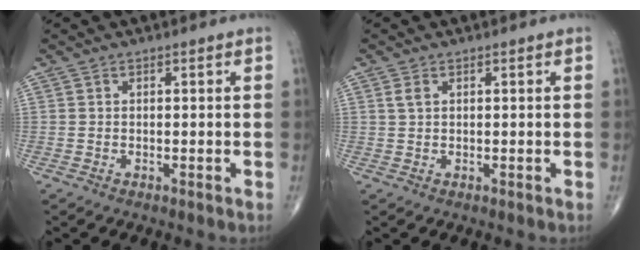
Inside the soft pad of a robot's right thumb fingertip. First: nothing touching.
{"total": 1.4, "force": [0.6, 0.8, 1.0], "torque": [-0.024, 0.006, 0.015]}